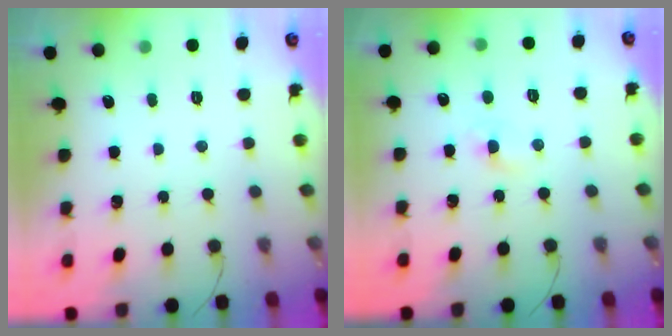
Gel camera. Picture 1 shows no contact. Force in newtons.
{"total": 1.0, "press": 0.8, "slide": 0.6}